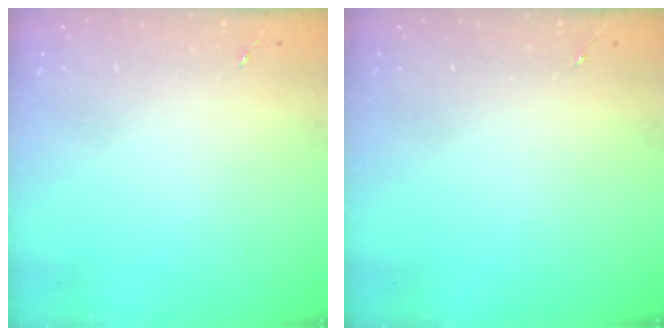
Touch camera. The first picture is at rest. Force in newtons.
{"total": 0.0}